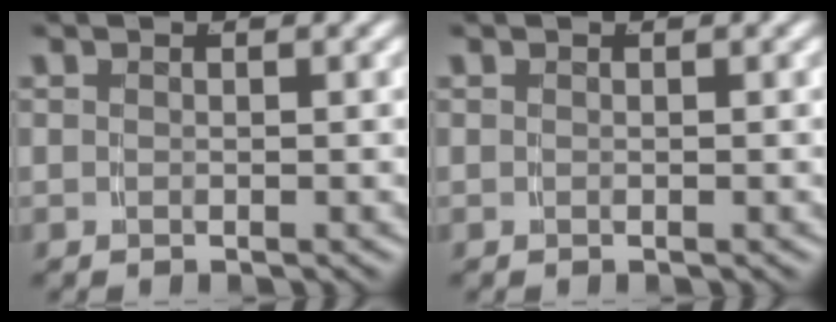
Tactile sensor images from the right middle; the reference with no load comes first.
{"total": 0.0}